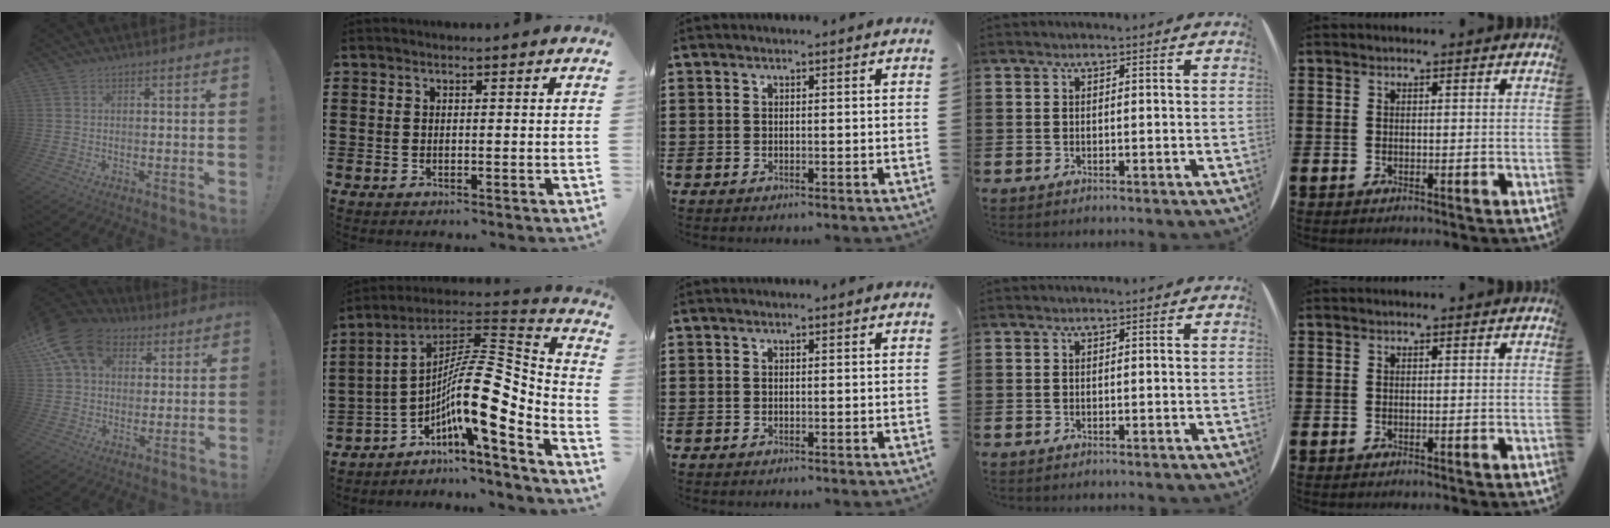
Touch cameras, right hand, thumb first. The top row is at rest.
{"thumb": {"total": 17.5, "force": [7.6, 12.8, 9.2], "torque": [-0.158, -0.024, 0.148]}, "index": {"total": 14.4, "force": [-3.1, 3.8, 13.6], "torque": [-0.236, -0.030, -0.070]}}